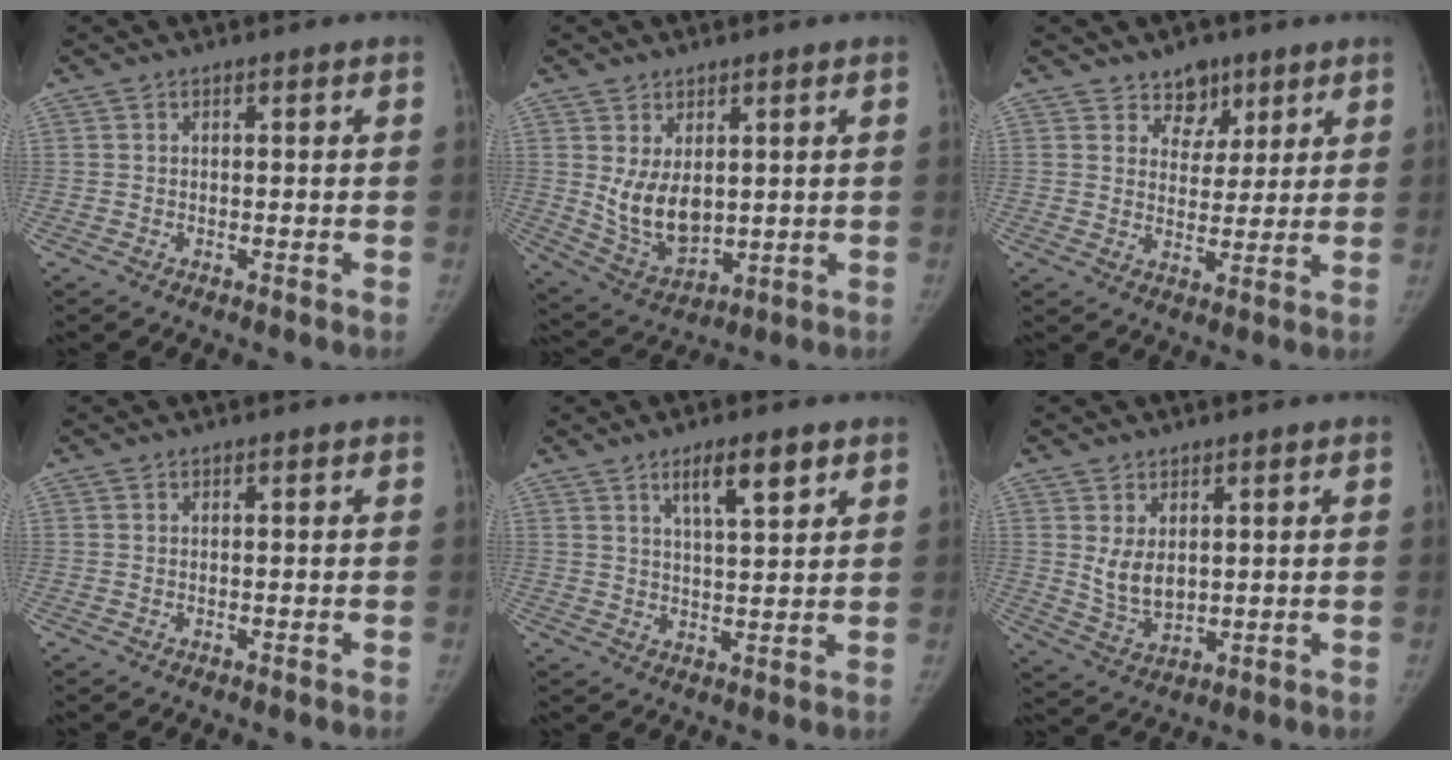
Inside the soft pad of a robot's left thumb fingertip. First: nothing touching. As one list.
[{"total": 9.3, "force": [1.5, 6.1, 7.0], "torque": [-0.103, -0.022, 0.053]}, {"total": 5.7, "force": [3.9, 4.1, 1.1], "torque": [0.021, -0.023, 0.063]}, {"total": 0.0}, {"total": 7.2, "force": [4.2, 1.9, 5.5], "torque": [-0.081, -0.023, 0.070]}, {"total": 6.0, "force": [1.5, 4.0, 4.2], "torque": [-0.058, -0.019, 0.044]}]